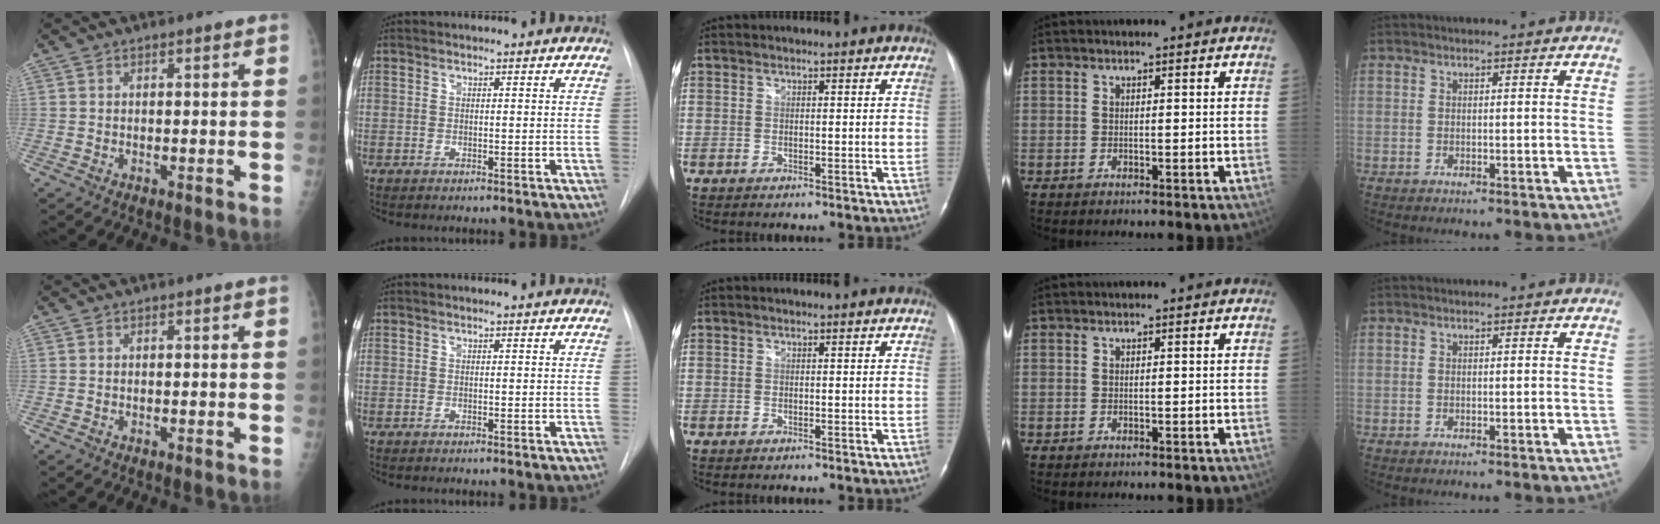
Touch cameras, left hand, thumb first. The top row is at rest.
{}